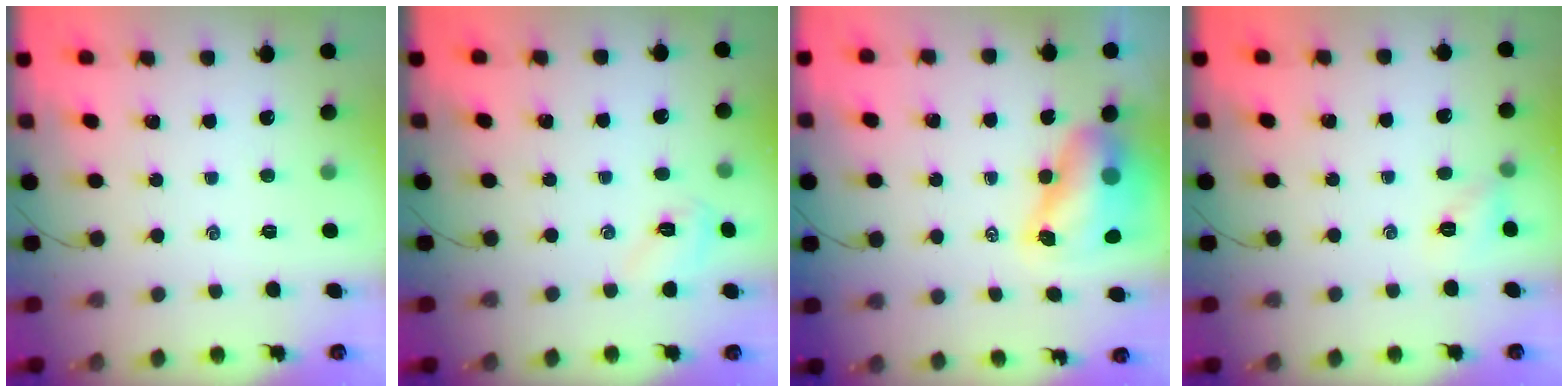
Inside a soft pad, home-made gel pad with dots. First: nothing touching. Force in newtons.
{"total": 4.5, "press": 4.4, "slide": 1.2}
{"total": 8.4, "press": 8.2, "slide": 1.7}
{"total": 5.3, "press": 5.3, "slide": 0.5}